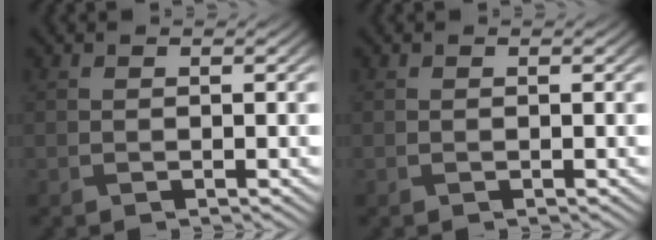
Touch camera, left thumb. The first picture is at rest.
{"total": 0.0}